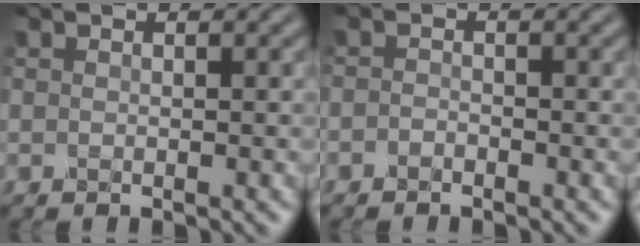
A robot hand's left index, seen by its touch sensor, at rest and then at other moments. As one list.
[{"total": 0.8, "force": [-0.6, 0.3, 0.3], "torque": [-0.006, -0.001, -0.015]}]